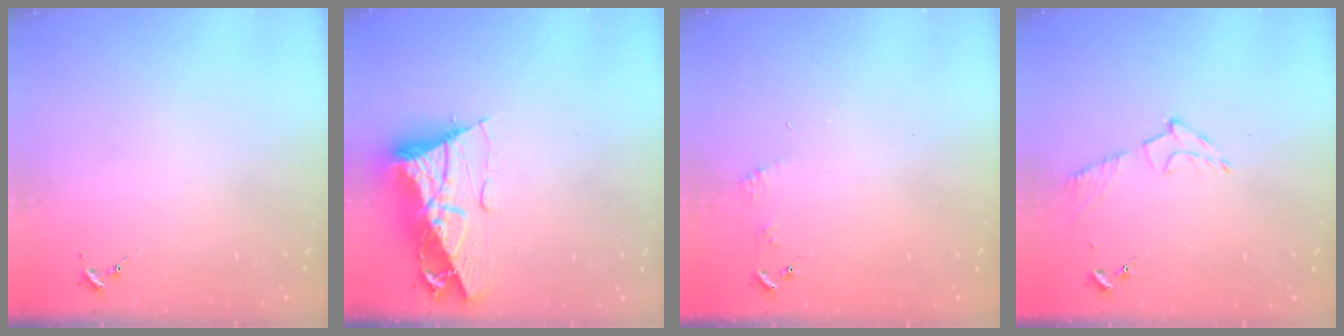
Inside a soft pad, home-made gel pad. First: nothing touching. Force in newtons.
{"total": 12.1, "press": 12.0, "slide": 1.2}
{"total": 4.0, "press": 3.9, "slide": 0.4}
{"total": 7.6, "press": 7.6, "slide": 0.9}